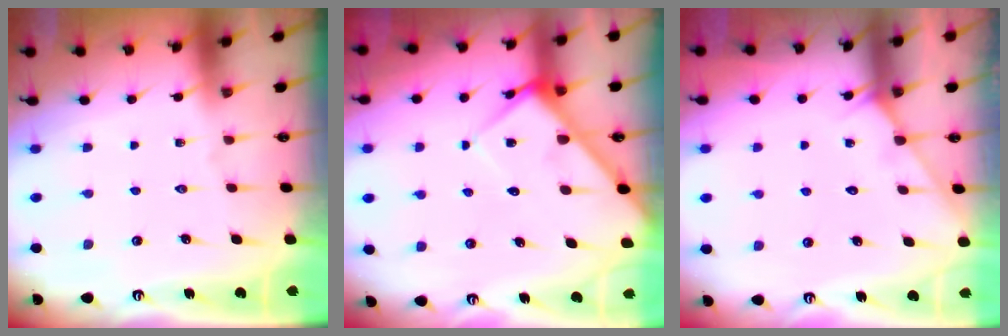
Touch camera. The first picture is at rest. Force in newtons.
{"total": 6.4, "press": 6.4, "slide": 0.7}
{"total": 3.0, "press": 3.0, "slide": 0.3}